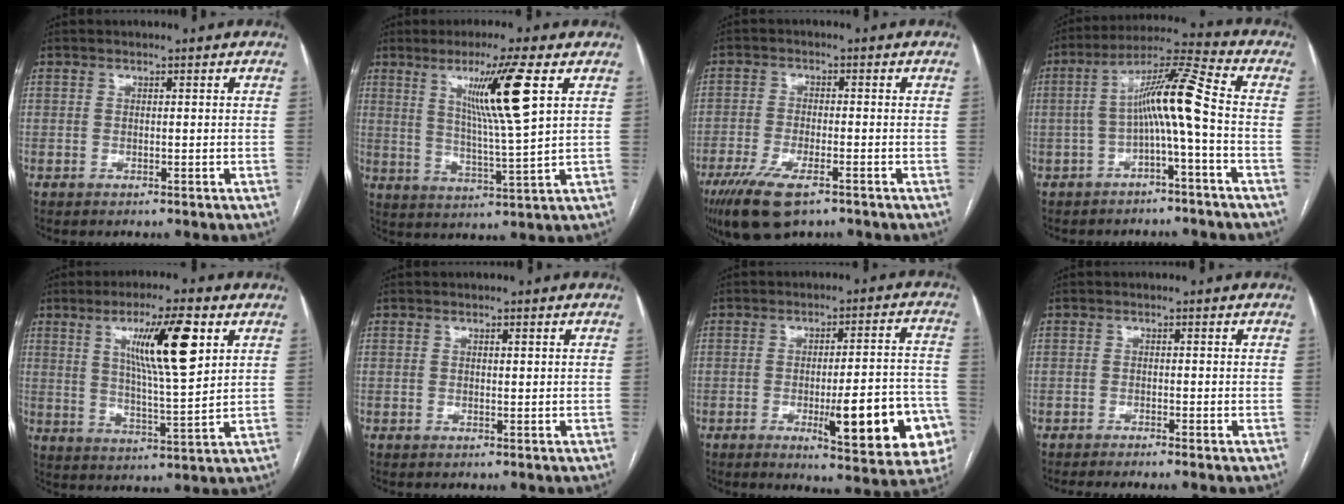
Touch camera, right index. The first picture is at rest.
{"total": 10.9, "force": [4.4, -1.2, 9.9], "torque": [-0.173, -0.009, 0.080]}
{"total": 9.3, "force": [-6.1, 2.7, 6.6], "torque": [-0.121, -0.018, -0.103]}
{"total": 9.6, "force": [-1.7, -0.5, 9.5], "torque": [-0.162, 0.032, -0.033]}
{"total": 12.3, "force": [4.8, 1.1, 11.2], "torque": [-0.191, 0.001, 0.083]}
{"total": 0.6, "force": [0.3, 0.1, 0.5], "torque": [-0.010, 0.000, 0.005]}
{"total": 16.5, "force": [-5.6, 3.3, 15.2], "torque": [-0.134, 0.015, -0.057]}
{"total": 2.6, "force": [-2.1, -0.5, 1.3], "torque": [-0.016, 0.000, -0.035]}